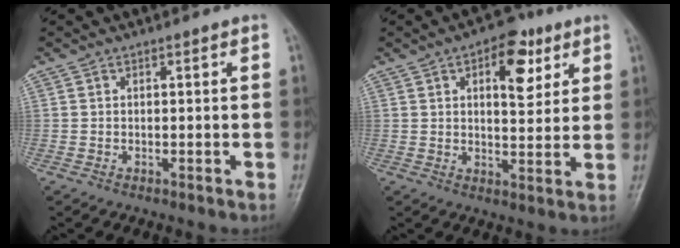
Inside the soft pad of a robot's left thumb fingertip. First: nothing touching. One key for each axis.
{"total": 9.4, "fx": 4.1, "fy": 4.8, "fz": 6.9, "tx": -0.065, "ty": -0.013, "tz": 0.051}